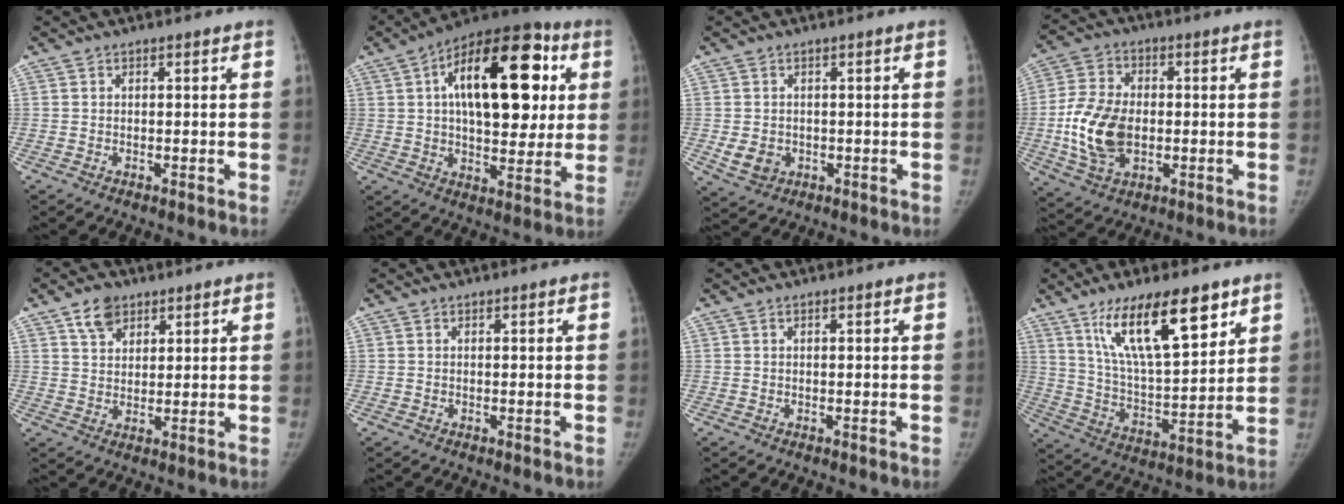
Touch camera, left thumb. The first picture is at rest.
{"total": 25.0, "force": [6.1, 13.0, 20.5], "torque": [-0.270, 0.015, 0.084]}
{"total": 3.9, "force": [-0.4, 3.4, 1.9], "torque": [-0.027, -0.004, 0.007]}
{"total": 13.8, "force": [-1.5, 9.2, 10.2], "torque": [-0.193, 0.006, -0.024]}
{"total": 5.7, "force": [3.5, 3.7, 2.4], "torque": [-0.021, -0.018, 0.065]}
{"total": 0.0}
{"total": 0.0}
{"total": 18.0, "force": [10.7, 5.8, 13.3], "torque": [-0.195, -0.050, 0.195]}